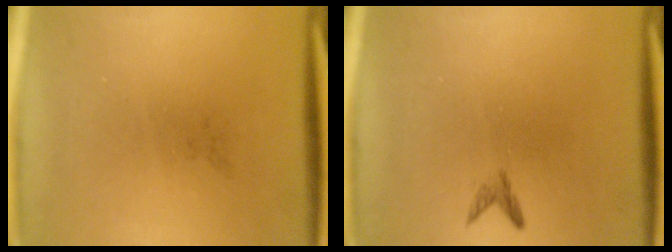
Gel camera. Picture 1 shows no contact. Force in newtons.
{"total": 0.8}